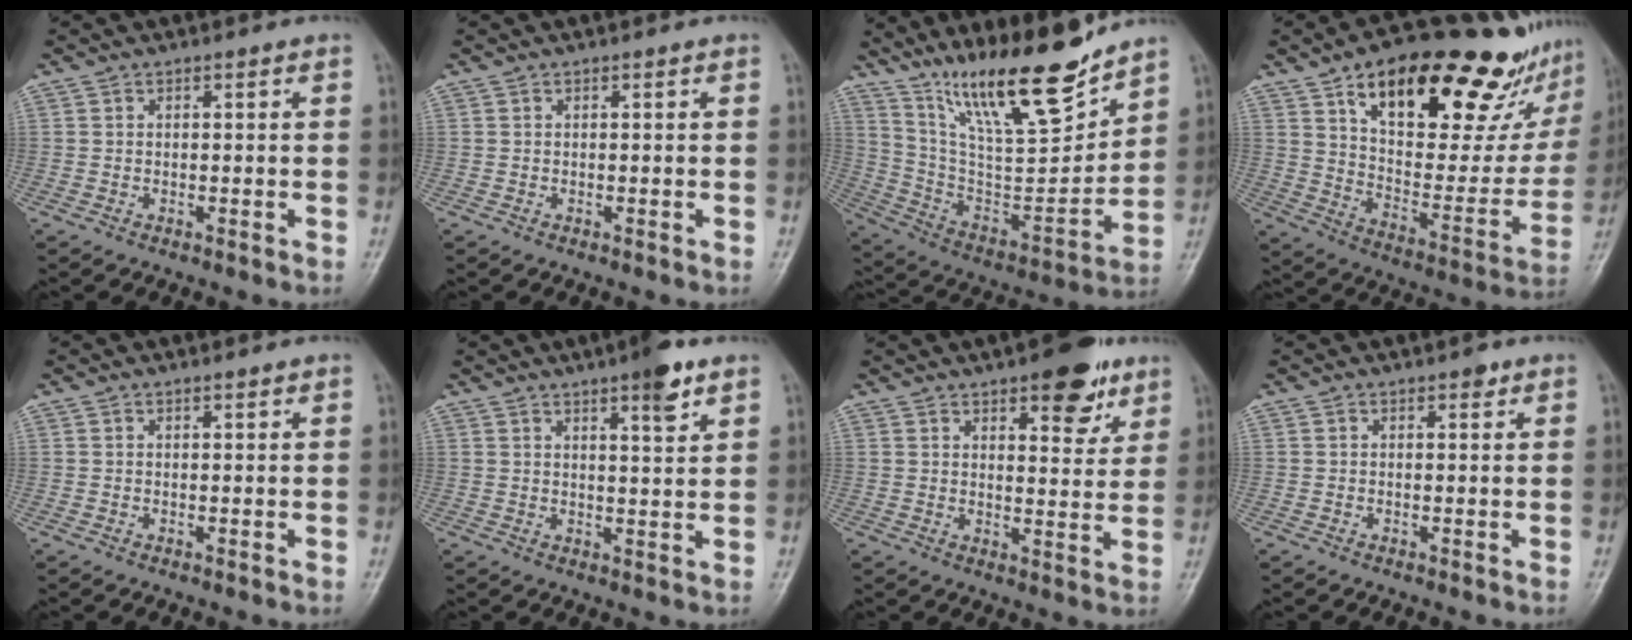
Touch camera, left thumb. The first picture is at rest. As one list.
[{"total": 0.0}, {"total": 21.7, "force": [16.1, 4.8, 13.7], "torque": [-0.193, -0.089, 0.290]}, {"total": 32.1, "force": [19.5, 12.7, 22.1], "torque": [-0.277, -0.044, 0.301]}, {"total": 0.6, "force": [0.5, 0.2, 0.4], "torque": [-0.008, -0.003, 0.007]}, {"total": 6.4, "force": [4.0, 1.3, 4.8], "torque": [-0.062, -0.021, 0.055]}, {"total": 10.8, "force": [6.5, 4.4, 7.4], "torque": [-0.065, -0.031, 0.087]}, {"total": 1.4, "force": [0.8, 0.7, 0.8], "torque": [-0.004, -0.001, 0.008]}]